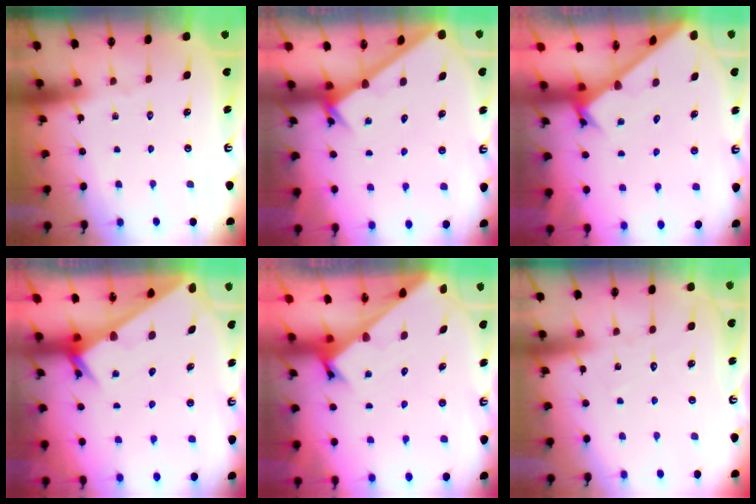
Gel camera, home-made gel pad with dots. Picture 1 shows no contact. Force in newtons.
{"total": 2.6, "press": 2.6, "slide": 0.1}
{"total": 2.5, "press": 2.5, "slide": 0.2}
{"total": 2.5, "press": 2.5, "slide": 0.1}
{"total": 2.5, "press": 2.4, "slide": 0.2}
{"total": 5.3, "press": 5.3, "slide": 0.5}